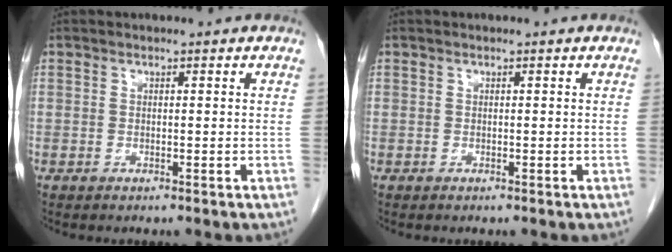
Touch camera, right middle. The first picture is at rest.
{"total": 0.0}